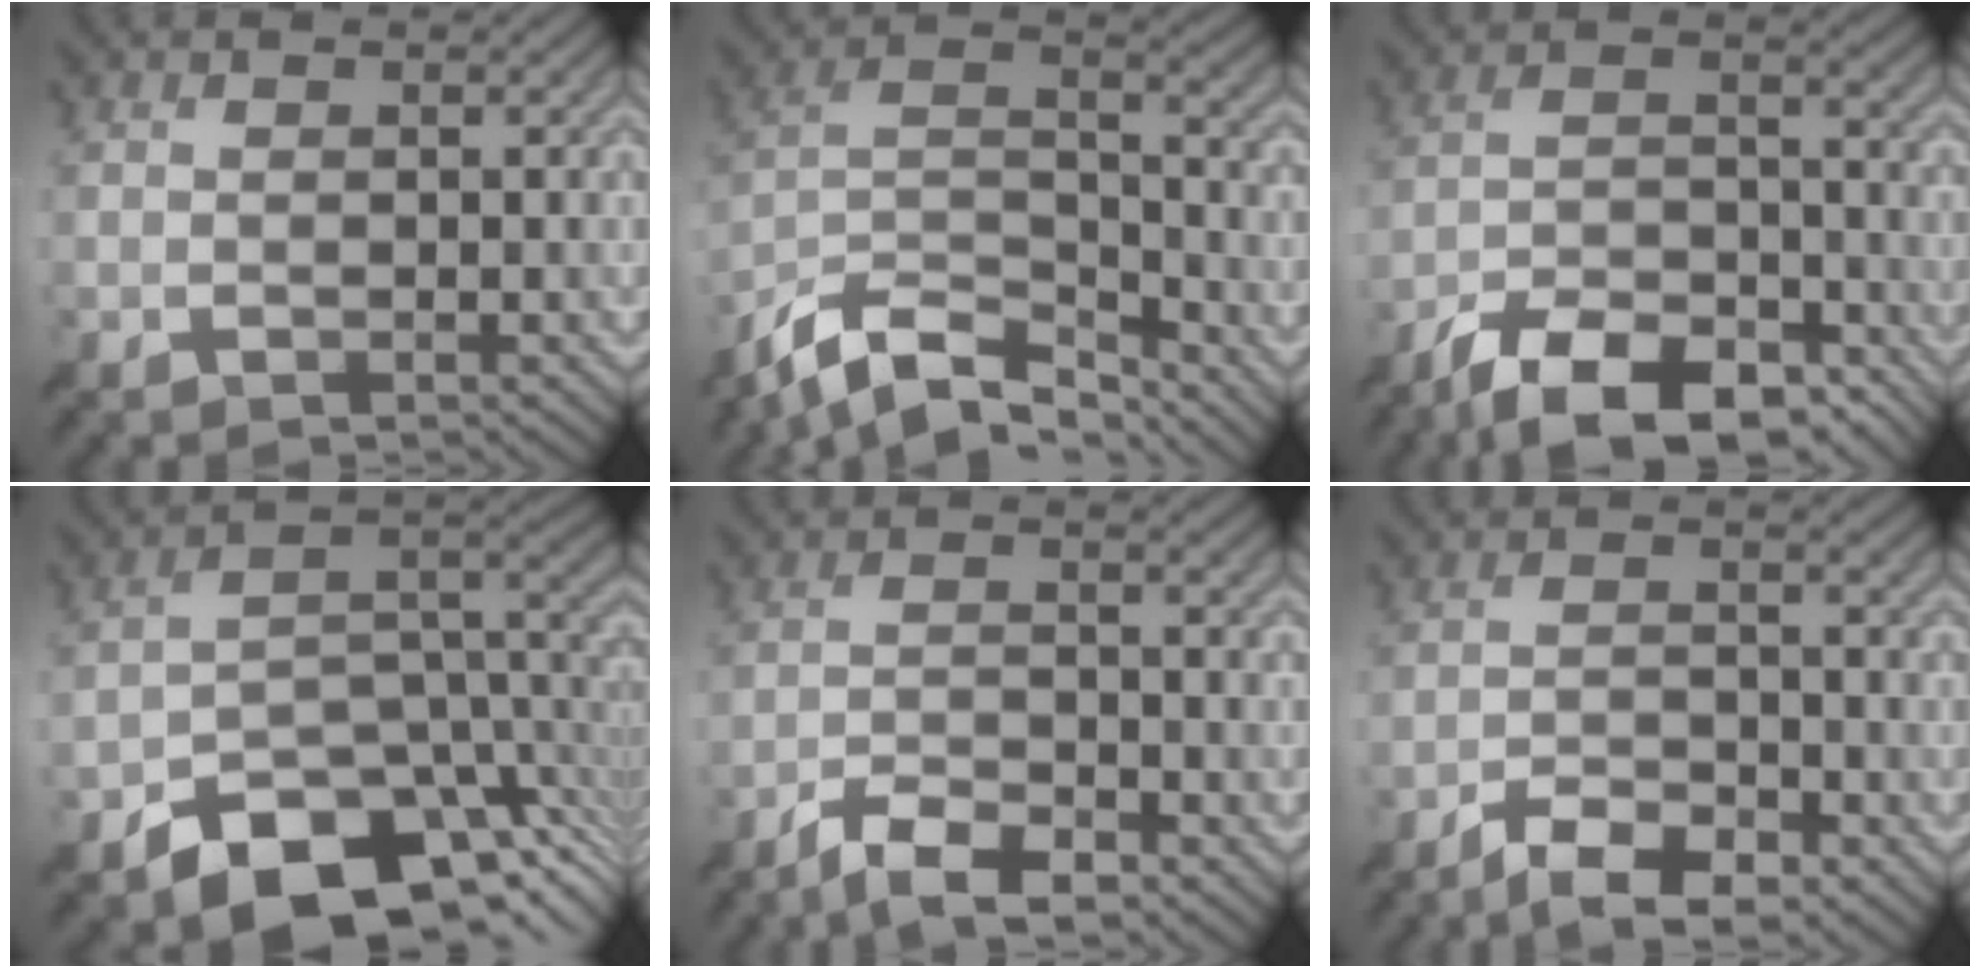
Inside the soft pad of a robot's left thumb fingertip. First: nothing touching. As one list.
[{"total": 11.9, "force": [-9.2, 4.3, 6.2], "torque": [-0.143, 0.000, -0.173]}, {"total": 12.9, "force": [-9.8, 4.4, 7.2], "torque": [-0.132, -0.001, -0.180]}, {"total": 13.0, "force": [-8.3, 6.4, 7.8], "torque": [-0.129, -0.011, -0.141]}, {"total": 6.1, "force": [-4.6, 1.5, 3.7], "torque": [-0.076, 0.000, -0.090]}, {"total": 6.3, "force": [-4.7, 1.7, 3.9], "torque": [-0.078, 0.001, -0.088]}]